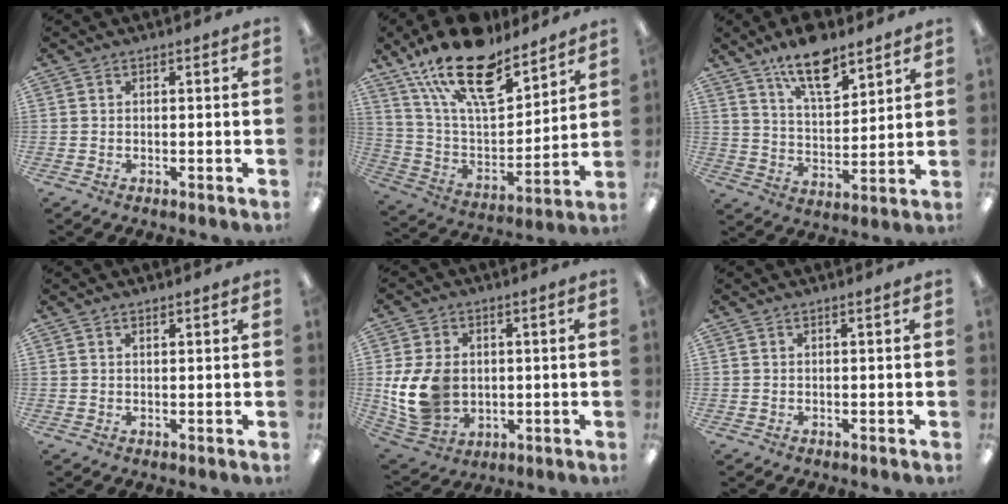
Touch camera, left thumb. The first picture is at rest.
{"total": 22.0, "force": [15.5, 9.2, 12.7], "torque": [-0.224, -0.092, 0.274]}
{"total": 12.8, "force": [9.5, 5.1, 7.0], "torque": [-0.114, -0.051, 0.165]}
{"total": 0.7, "force": [0.7, 0.2, -0.1], "torque": [-0.001, -0.001, 0.013]}
{"total": 13.3, "force": [-0.2, 10.5, 8.2], "torque": [-0.184, 0.005, 0.001]}
{"total": 0.5, "force": [0.3, -0.1, 0.4], "torque": [-0.006, 0.000, 0.005]}